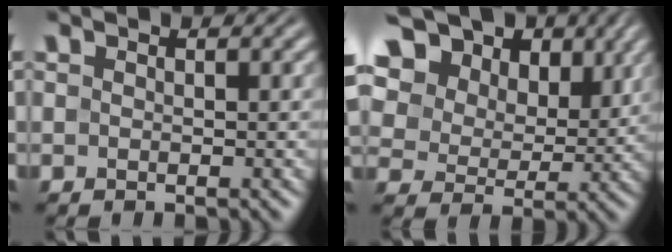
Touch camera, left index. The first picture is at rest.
{"total": 16.9, "force": [8.3, 11.6, 9.0], "torque": [-0.197, 0.035, 0.167]}